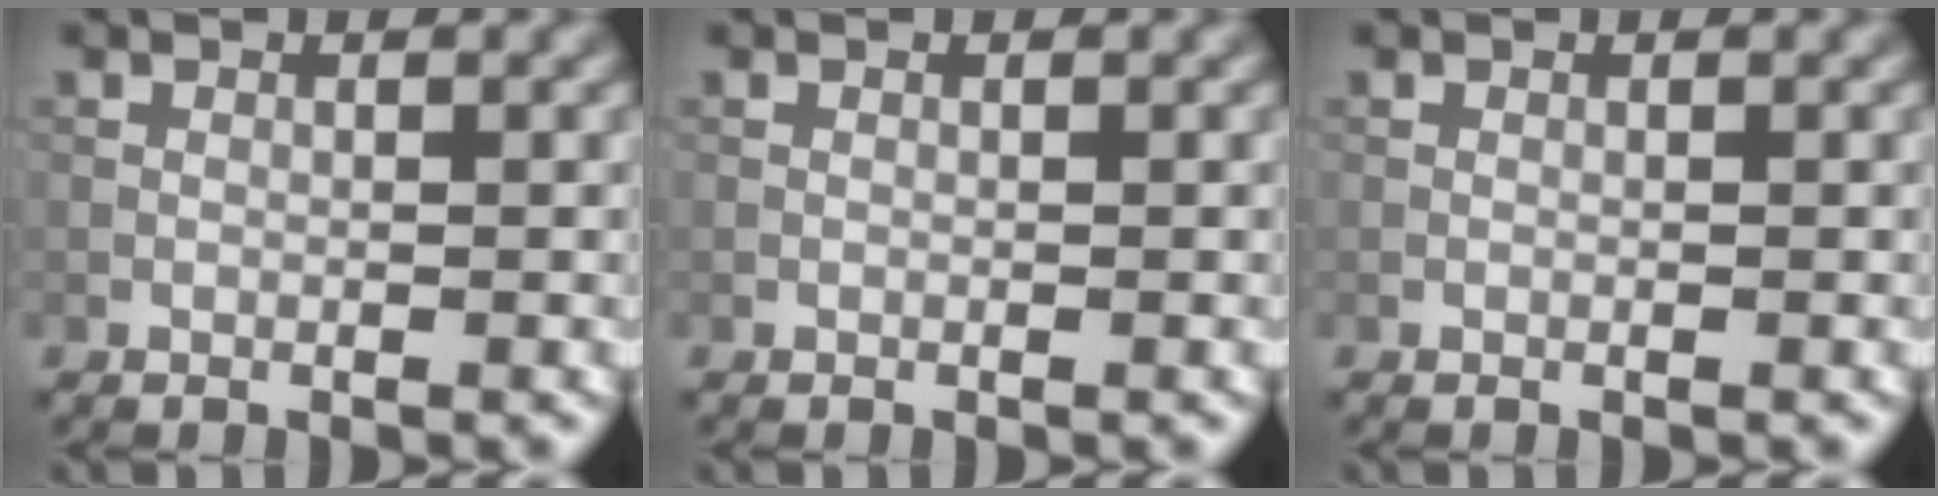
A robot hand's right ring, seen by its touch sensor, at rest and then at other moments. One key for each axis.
{"total": 0.0}
{"total": 0.0}